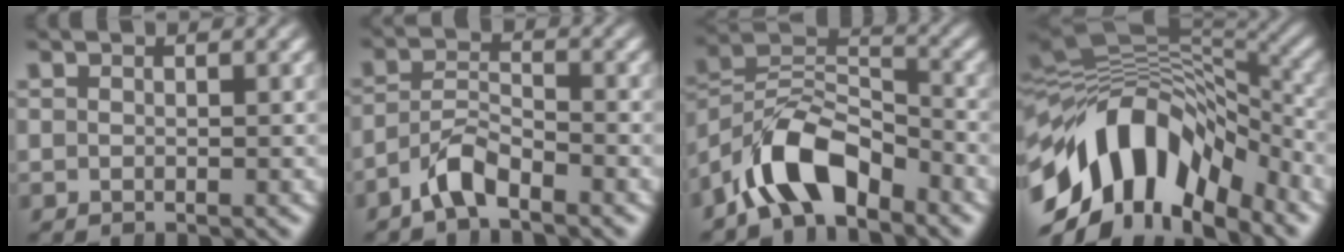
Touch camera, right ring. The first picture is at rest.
{"total": 3.7, "force": [-2.6, 1.8, 2.0], "torque": [-0.035, -0.008, -0.045]}
{"total": 8.7, "force": [-3.0, 6.0, 5.5], "torque": [-0.106, -0.025, -0.047]}
{"total": 15.8, "force": [-3.9, 11.1, 10.6], "torque": [-0.183, -0.009, -0.063]}